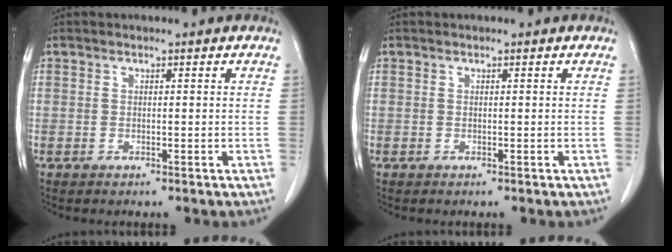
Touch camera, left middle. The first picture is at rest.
{"total": 0.0}